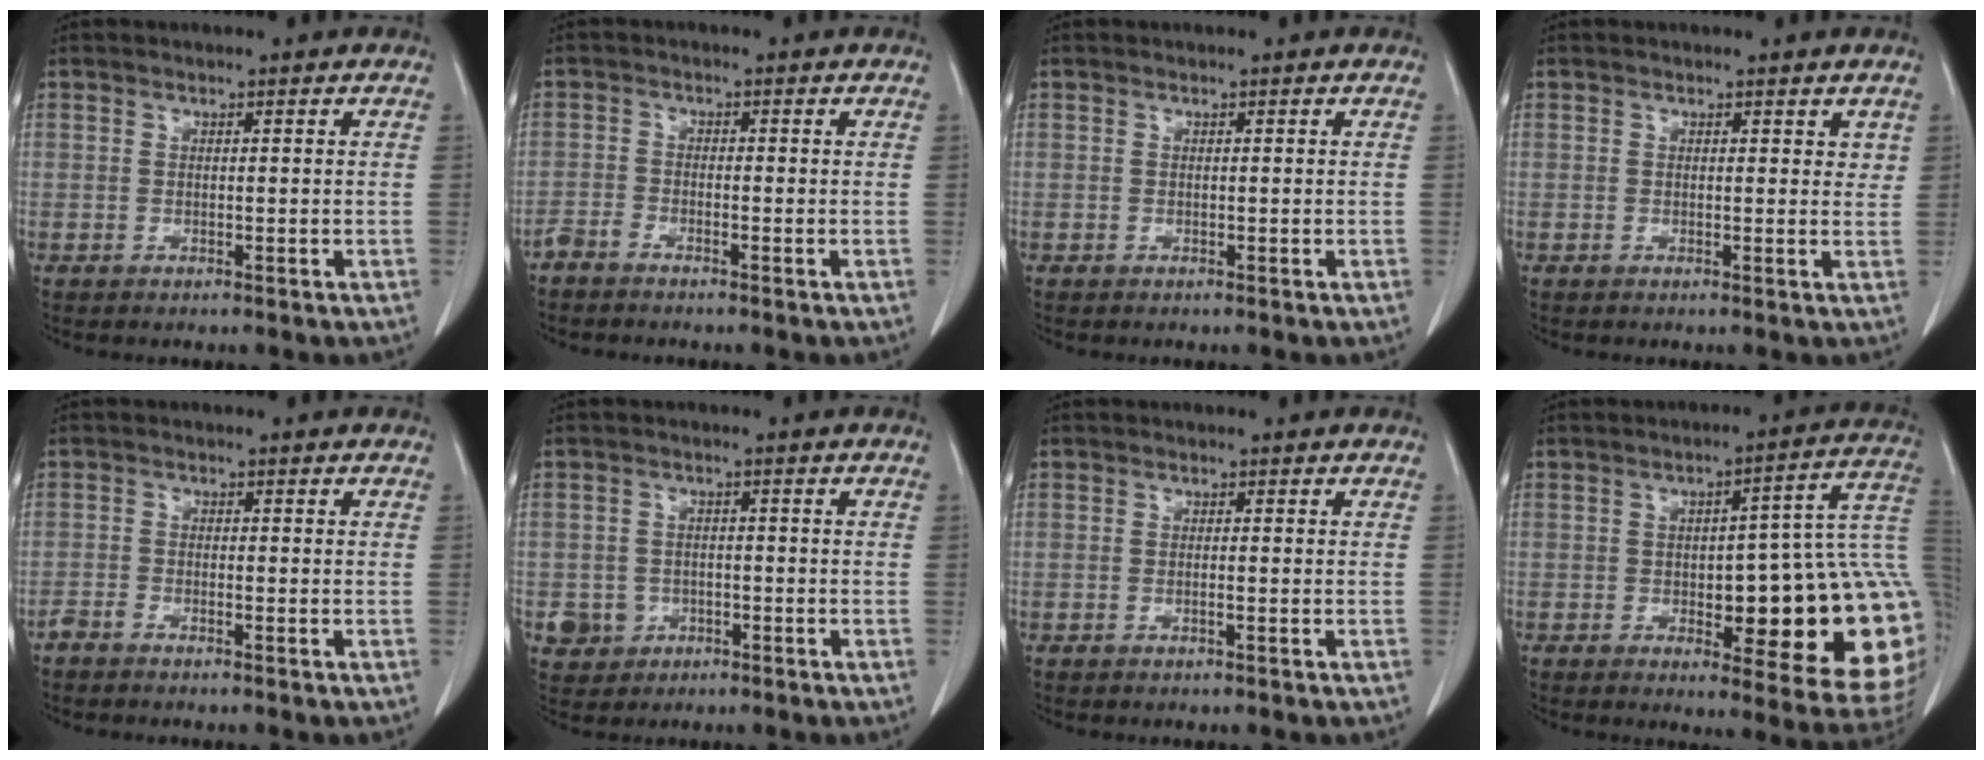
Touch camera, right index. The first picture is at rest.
{"total": 1.9, "force": [-1.7, 0.3, 0.8], "torque": [-0.017, 0.000, -0.035]}
{"total": 0.0}
{"total": 1.6, "force": [1.1, 0.9, 0.7], "torque": [0.003, -0.004, 0.008]}
{"total": 1.6, "force": [-1.3, 0.3, 0.7], "torque": [-0.016, 0.000, -0.027]}
{"total": 4.4, "force": [-1.6, 4.1, 0.5], "torque": [0.000, 0.010, -0.021]}
{"total": 0.7, "force": [-0.3, -0.1, 0.6], "torque": [-0.011, 0.001, -0.004]}
{"total": 23.0, "force": [-1.7, 5.5, 22.2], "torque": [-0.202, 0.028, -0.007]}